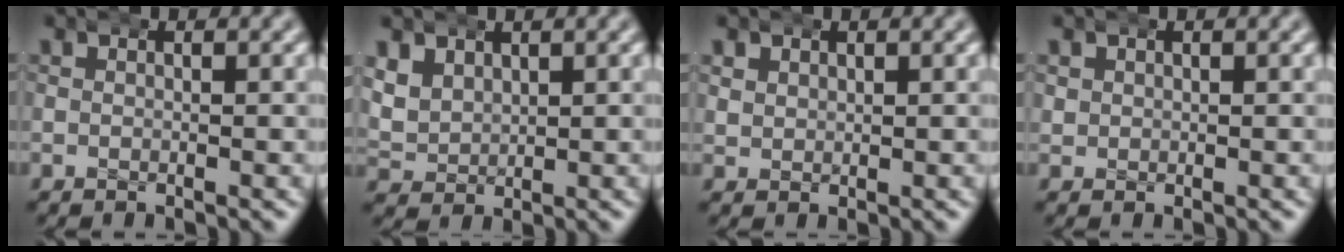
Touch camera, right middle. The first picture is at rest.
{"total": 5.1, "force": [1.1, 4.6, 1.9], "torque": [-0.071, -0.010, 0.022]}
{"total": 1.7, "force": [0.9, 1.4, 0.4], "torque": [-0.014, -0.002, 0.019]}
{"total": 1.2, "force": [0.5, 1.1, 0.2], "torque": [-0.010, 0.001, 0.011]}